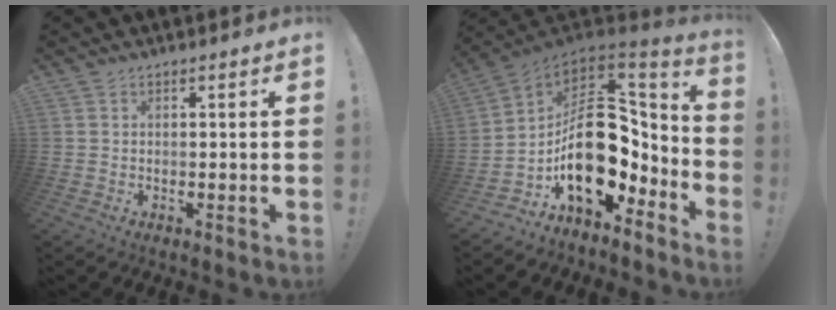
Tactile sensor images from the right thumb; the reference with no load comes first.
{"total": 24.7, "force": [-1.4, 16.2, 18.6], "torque": [-0.299, 0.004, 0.006]}